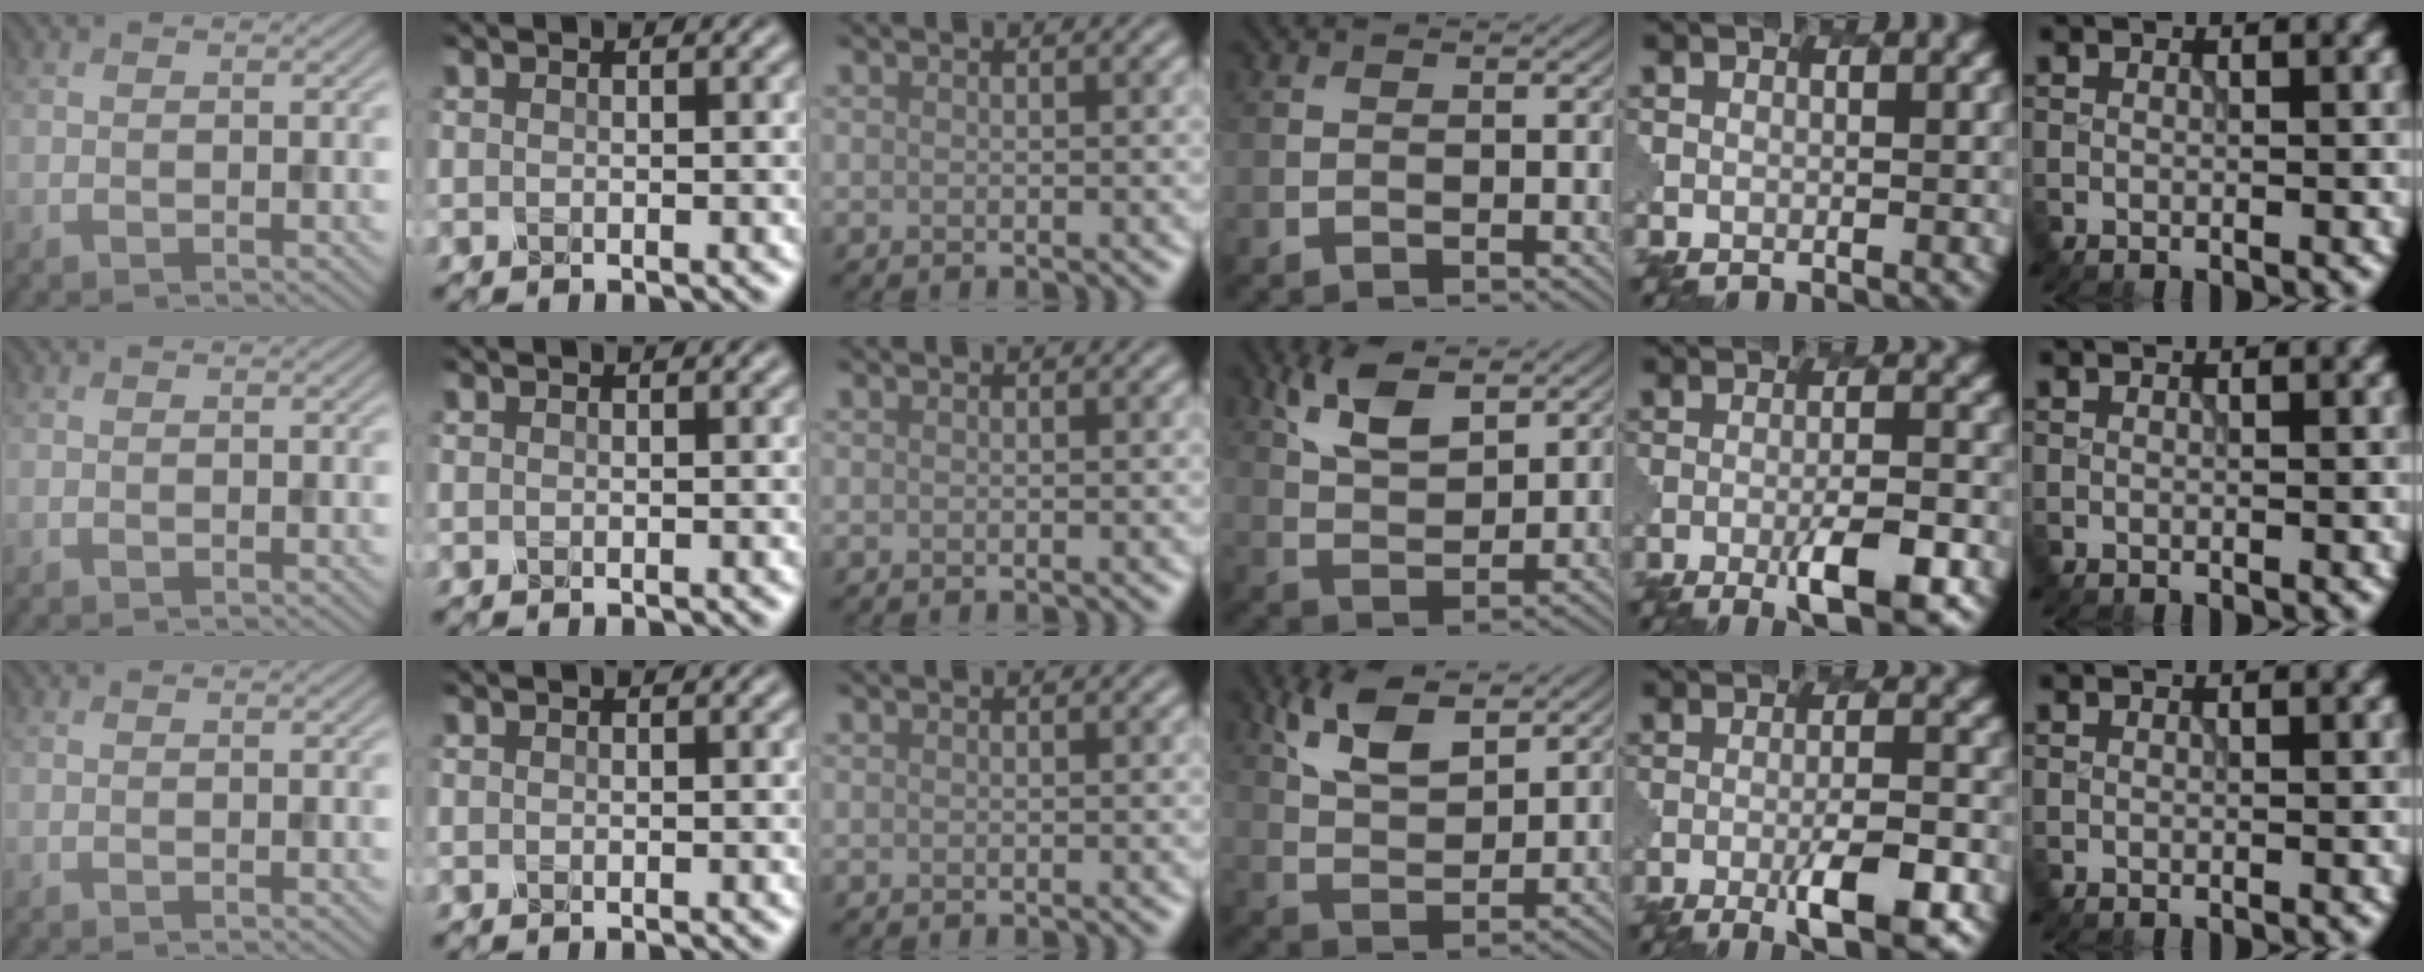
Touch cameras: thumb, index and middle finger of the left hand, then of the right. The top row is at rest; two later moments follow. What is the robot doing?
{"motion": "insert", "object": "pen bag"}